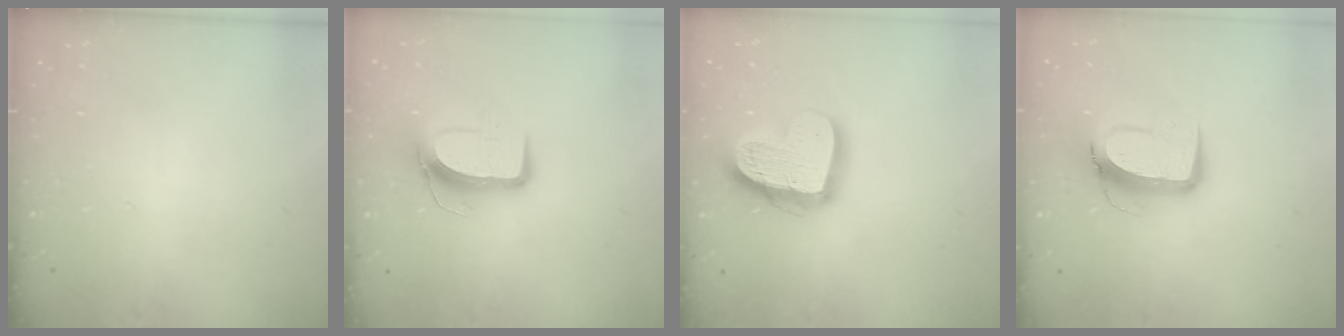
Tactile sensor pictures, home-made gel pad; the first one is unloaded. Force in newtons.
{"total": 9.7, "press": 9.7, "slide": 0.6}
{"total": 17.2, "press": 17.2, "slide": 1.4}
{"total": 10.9, "press": 10.9, "slide": 1.2}